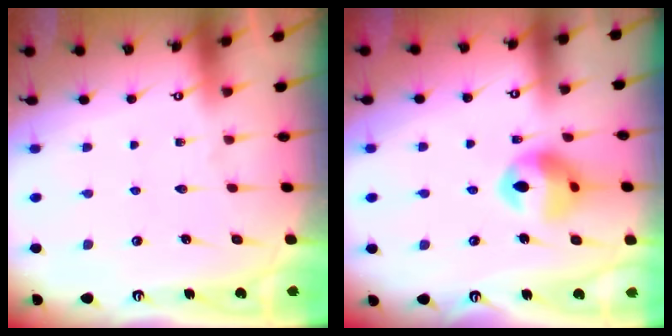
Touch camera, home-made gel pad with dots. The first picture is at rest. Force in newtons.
{"total": 12.7, "press": 12.6, "slide": 1.3}